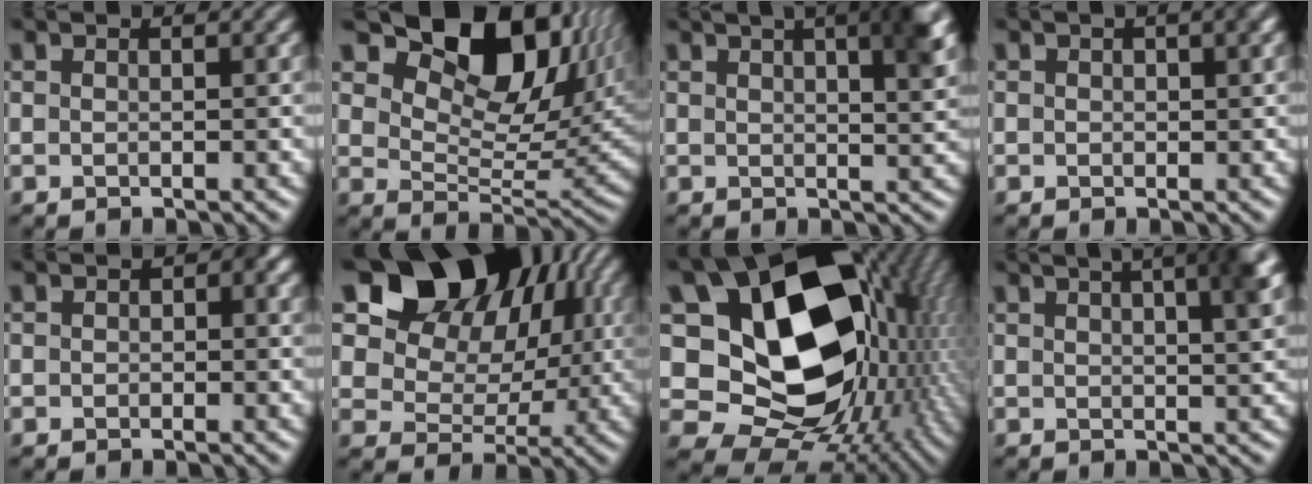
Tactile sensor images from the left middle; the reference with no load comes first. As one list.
[{"total": 12.1, "force": [7.5, 6.2, 7.2], "torque": [-0.115, 0.004, 0.128]}, {"total": 6.8, "force": [3.2, 2.6, 5.4], "torque": [-0.048, 0.031, 0.036]}, {"total": 0.9, "force": [0.3, 0.4, 0.7], "torque": [-0.006, 0.004, 0.002]}, {"total": 2.5, "force": [0.2, 1.9, 1.6], "torque": [-0.004, 0.001, -0.006]}, {"total": 17.3, "force": [7.3, 13.2, 8.4], "torque": [-0.157, 0.059, 0.123]}, {"total": 20.6, "force": [3.6, 15.2, 13.4], "torque": [-0.224, -0.008, 0.096]}, {"total": 6.3, "force": [2.8, 2.5, 5.0], "torque": [-0.036, 0.037, 0.026]}]